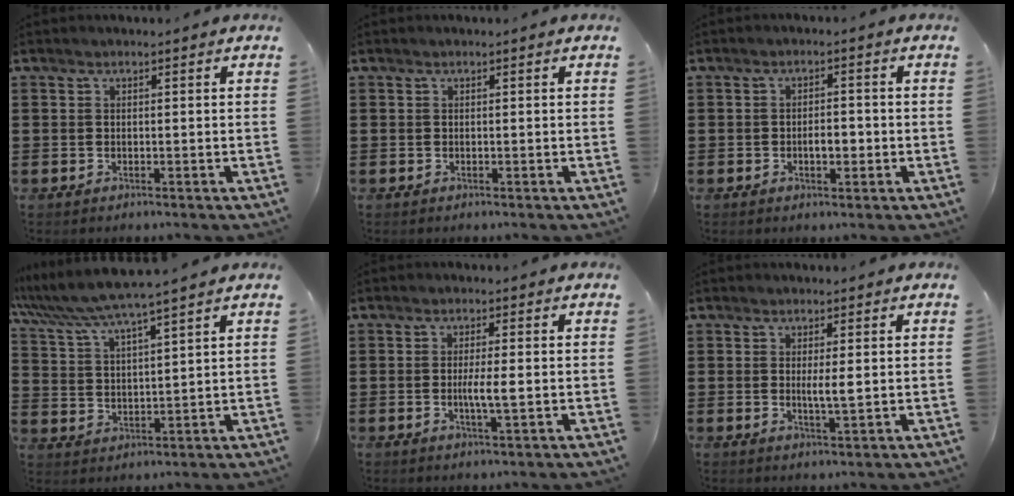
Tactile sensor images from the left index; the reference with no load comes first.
{"total": 0.0}
{"total": 2.9, "force": [-0.7, 1.3, 2.5], "torque": [-0.049, 0.004, -0.015]}
{"total": 5.9, "force": [5.2, -0.4, 2.8], "torque": [-0.074, -0.031, 0.089]}
{"total": 3.4, "force": [-0.2, 0.3, 3.4], "torque": [-0.060, -0.004, -0.005]}
{"total": 2.8, "force": [0.4, 0.2, 2.8], "torque": [-0.053, -0.005, 0.005]}